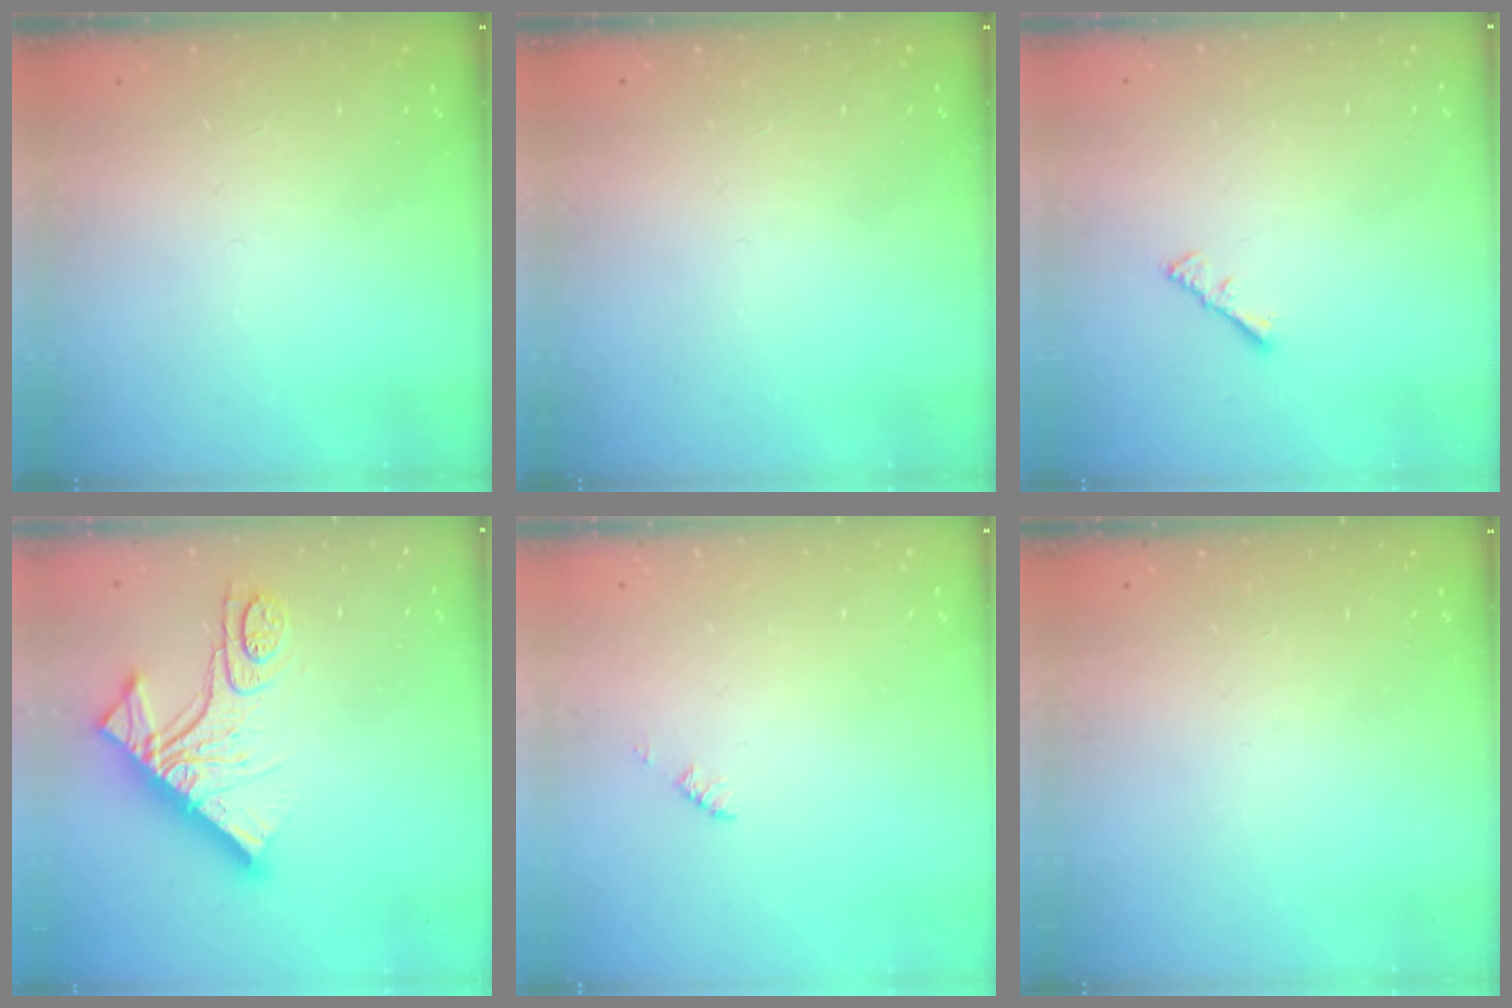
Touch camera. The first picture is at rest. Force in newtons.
{"total": 0.0}
{"total": 1.3, "press": 1.2, "slide": 0.4}
{"total": 16.4, "press": 16.3, "slide": 1.6}
{"total": 1.2, "press": 1.2, "slide": 0.2}
{"total": 0.0}